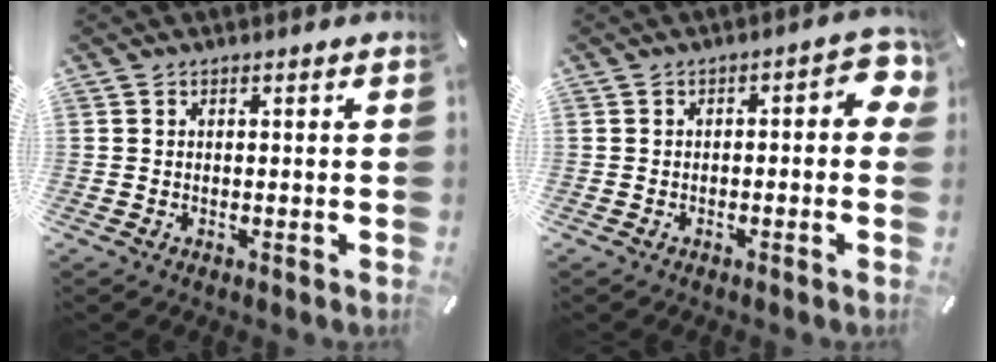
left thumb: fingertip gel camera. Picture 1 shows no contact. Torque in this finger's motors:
{"motor_torque": [0.28, -0.36, 0.29, 0.15, 0.04]}